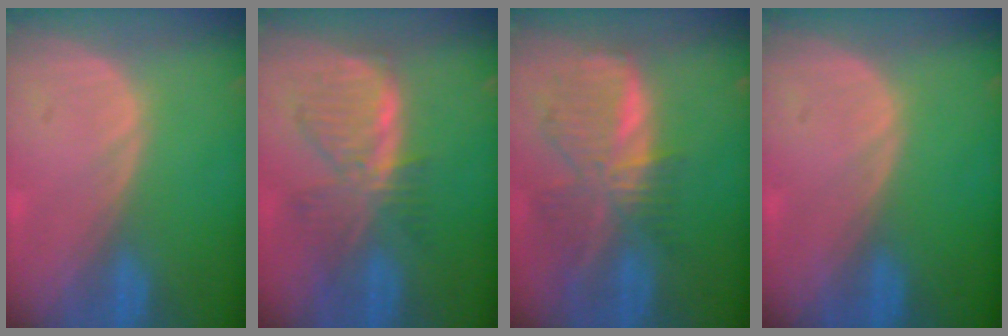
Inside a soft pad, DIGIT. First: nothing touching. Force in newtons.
{"total": 7.4, "press": 6.7, "slide": 3.0}
{"total": 8.9, "press": 7.8, "slide": 4.4}
{"total": 0.0}